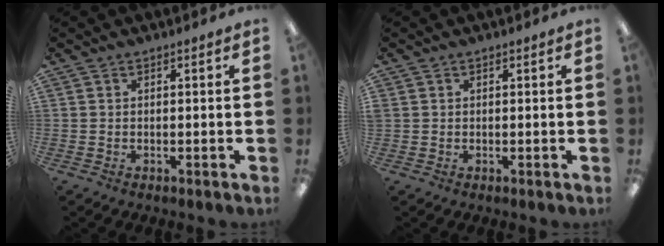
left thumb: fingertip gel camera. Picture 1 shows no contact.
{"total": 0.8, "force": [0.2, 0.8, 0.0], "torque": [0.000, 0.005, 0.002]}